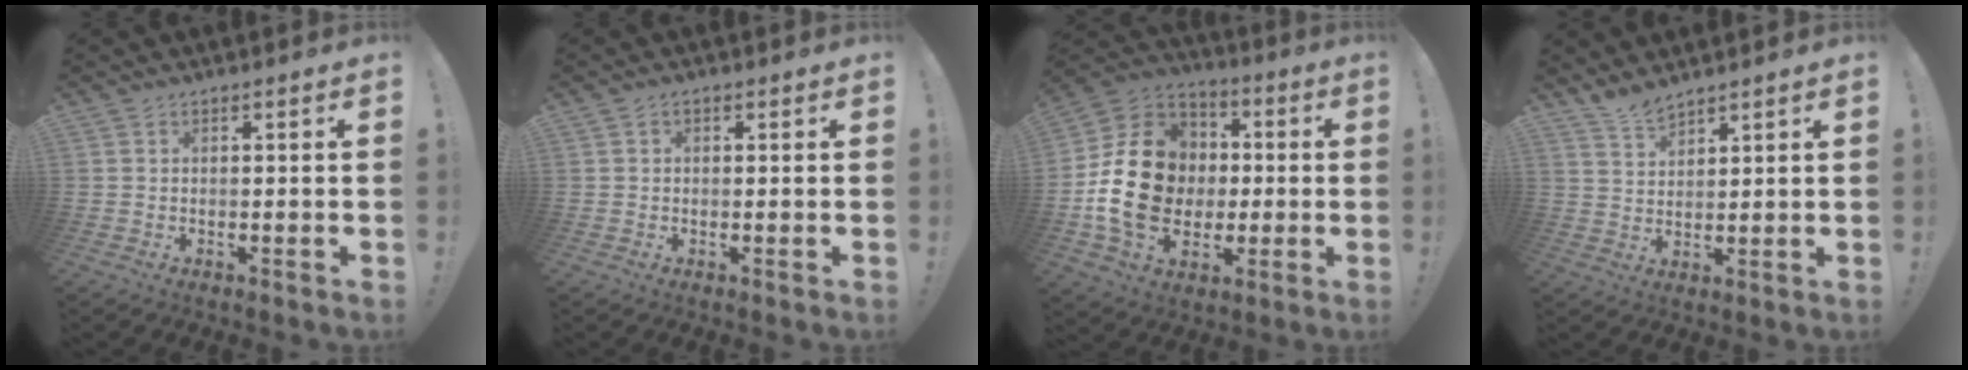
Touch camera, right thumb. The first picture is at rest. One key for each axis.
{"total": 1.0, "fx": 0.0, "fy": 0.8, "fz": 0.6, "tx": -0.009, "ty": 0.002, "tz": 0.000}
{"total": 21.5, "fx": -1.2, "fy": 17.3, "fz": 12.7, "tx": -0.205, "ty": 0.023, "tz": 0.000}
{"total": 5.2, "fx": 4.8, "fy": 1.1, "fz": 1.5, "tx": -0.025, "ty": -0.033, "tz": 0.088}